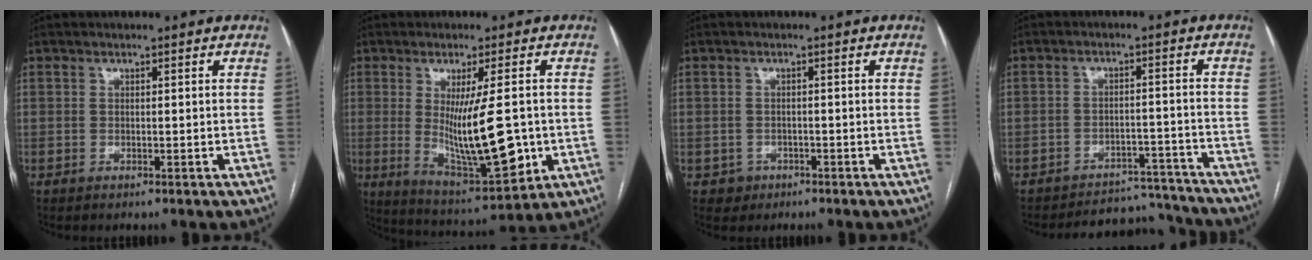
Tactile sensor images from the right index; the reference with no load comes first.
{"total": 13.8, "force": [-1.1, 2.6, 13.5], "torque": [-0.222, -0.033, -0.001]}
{"total": 2.2, "force": [-1.1, 1.9, 0.0], "torque": [0.003, 0.009, -0.014]}
{"total": 10.6, "force": [-10.3, 2.7, -0.6], "torque": [0.027, 0.034, -0.132]}